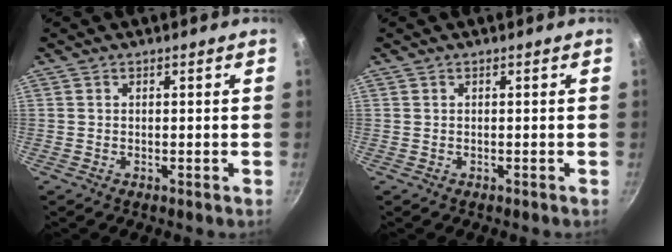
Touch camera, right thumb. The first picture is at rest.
{"total": 0.0}